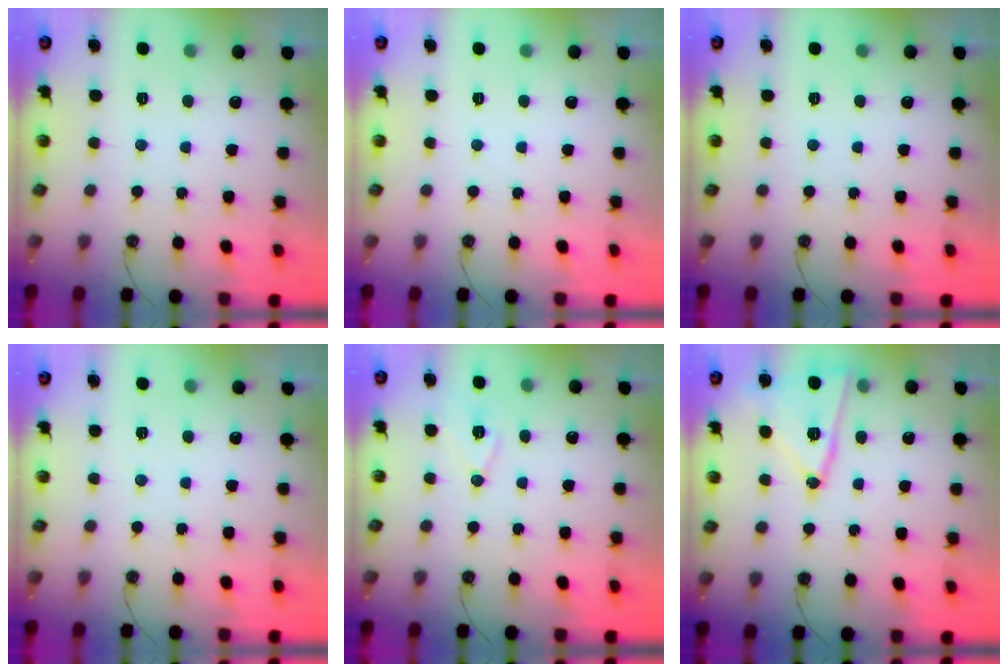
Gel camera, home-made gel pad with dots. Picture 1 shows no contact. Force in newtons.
{"total": 0.0}
{"total": 0.0}
{"total": 2.4, "press": 2.2, "slide": 1.1}
{"total": 8.1, "press": 7.3, "slide": 3.5}
{"total": 14.7, "press": 14.7, "slide": 0.5}